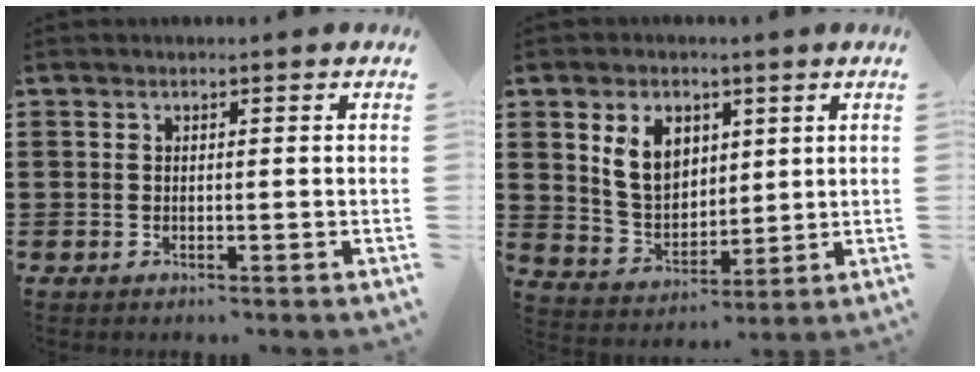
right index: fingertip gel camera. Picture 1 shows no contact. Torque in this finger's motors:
{"motor_torque": [1.49, 0.65, 0.35, 0.07]}